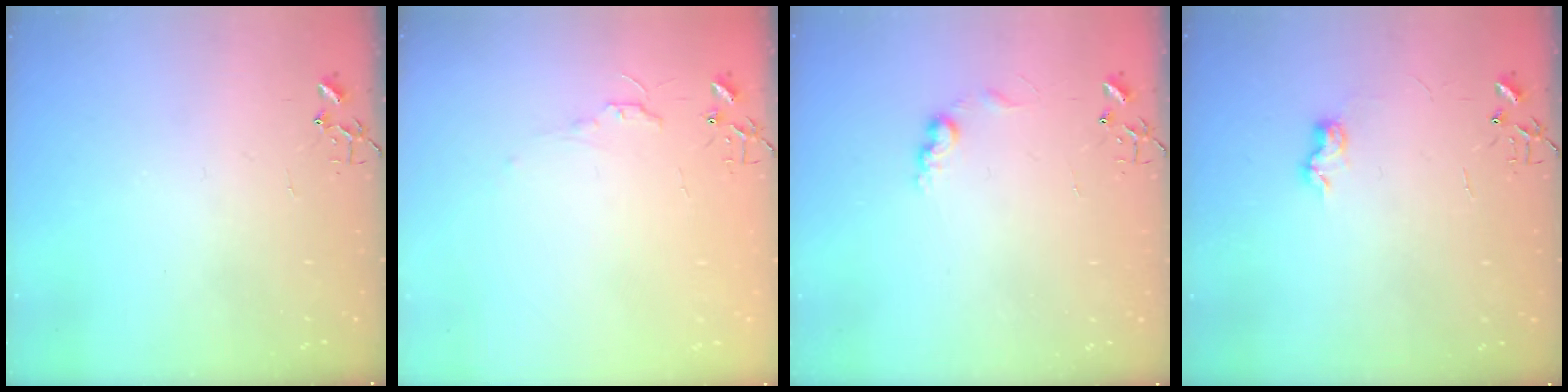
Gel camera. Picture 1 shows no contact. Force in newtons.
{"total": 4.9, "press": 4.8, "slide": 0.7}
{"total": 7.1, "press": 7.0, "slide": 0.4}
{"total": 6.7, "press": 6.7, "slide": 0.1}